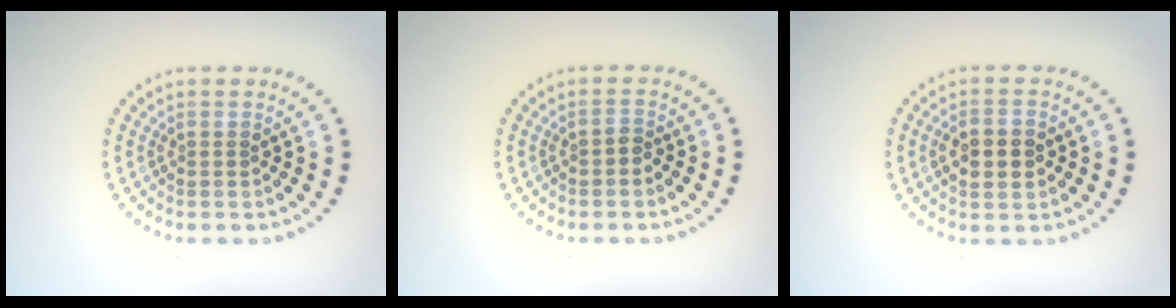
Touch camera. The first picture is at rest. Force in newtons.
{"total": 0.9, "press": 0.7, "slide": 0.5}
{"total": 3.7, "press": 3.7, "slide": 0.3}